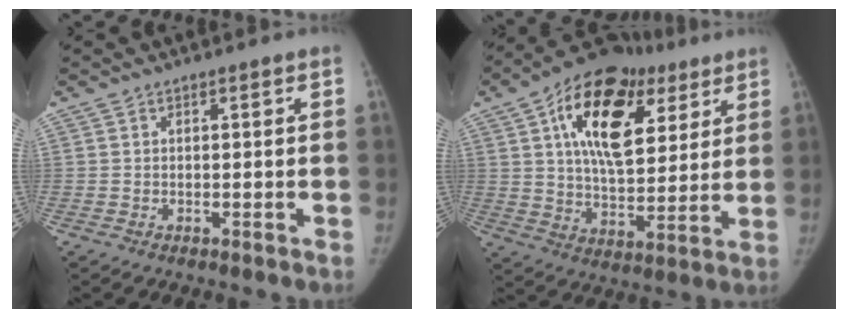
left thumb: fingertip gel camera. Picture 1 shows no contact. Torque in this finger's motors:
{"motor_torque": [0.45, 0.56, 2.25, -0.53, 0.39]}